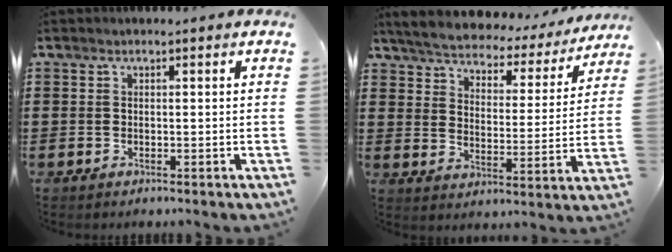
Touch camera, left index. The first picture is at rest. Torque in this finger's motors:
{"motor_torque": [1.70, -0.44, 0.70, 0.14]}